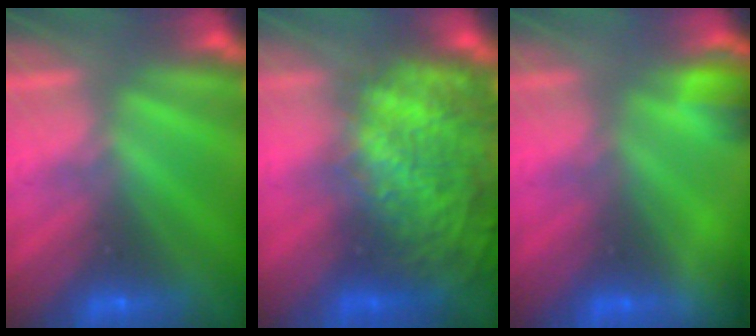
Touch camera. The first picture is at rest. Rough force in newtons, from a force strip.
{"total": 7.8}
{"total": 4.9}